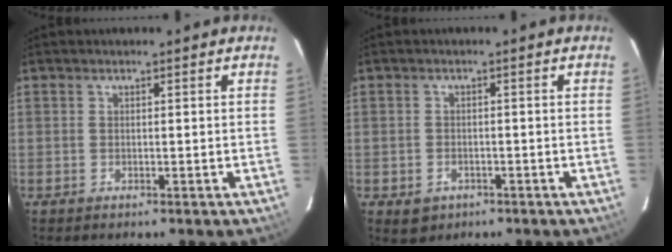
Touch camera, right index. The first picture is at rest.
{"total": 3.8, "force": [-1.8, 3.0, 1.3], "torque": [-0.032, 0.000, -0.019]}